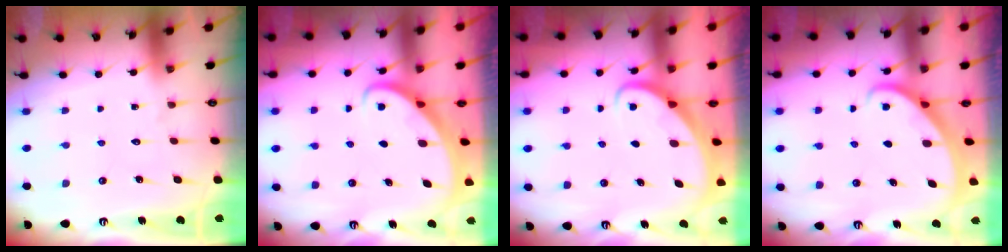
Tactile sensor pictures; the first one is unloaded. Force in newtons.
{"total": 2.8, "press": 2.8, "slide": 0.2}
{"total": 2.3, "press": 2.3, "slide": 0.2}
{"total": 1.9, "press": 1.9, "slide": 0.2}